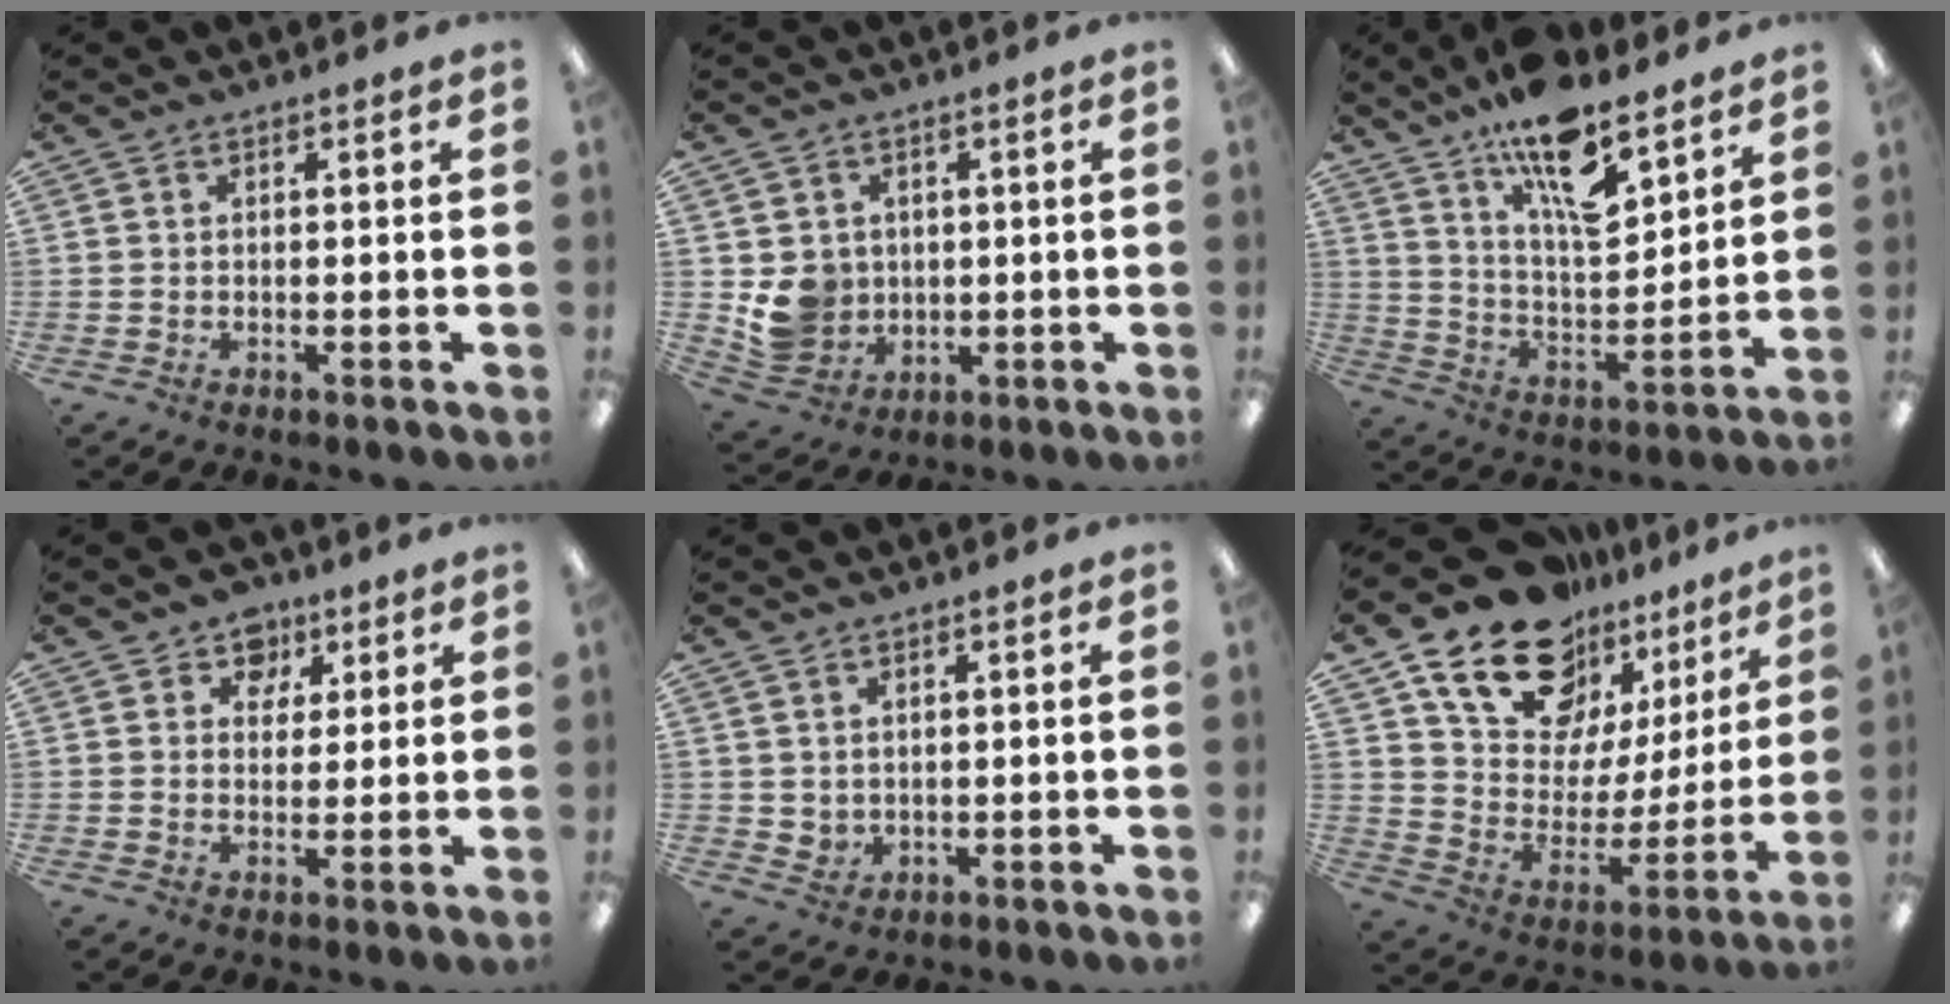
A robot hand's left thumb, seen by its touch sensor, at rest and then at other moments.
{"total": 7.7, "force": [0.7, 7.4, 1.9], "torque": [-0.045, 0.002, 0.024]}
{"total": 15.9, "force": [11.6, 5.4, 9.5], "torque": [-0.157, -0.066, 0.197]}
{"total": 6.1, "force": [3.5, 4.7, 1.5], "torque": [-0.018, -0.013, 0.061]}
{"total": 2.2, "force": [1.6, 1.5, 0.2], "torque": [-0.007, -0.006, 0.029]}
{"total": 19.1, "force": [14.5, 10.4, 6.9], "torque": [-0.140, -0.105, 0.262]}